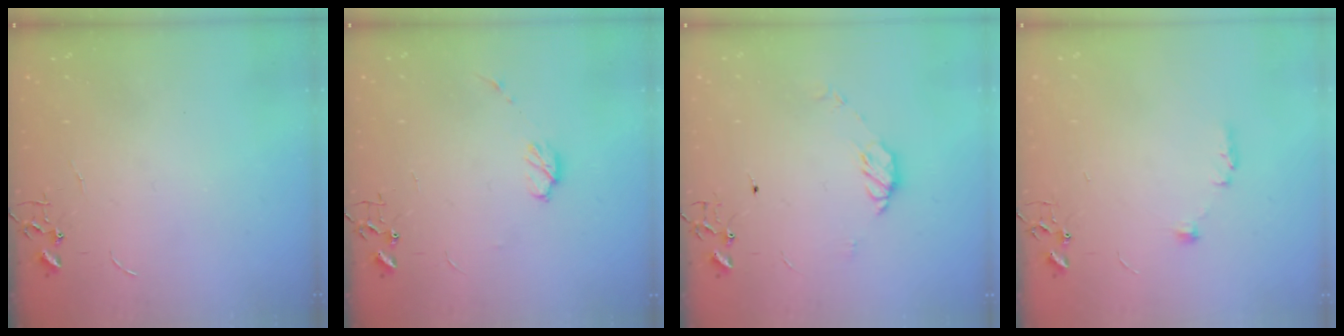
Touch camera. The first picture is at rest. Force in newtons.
{"total": 5.7, "press": 5.6, "slide": 1.2}
{"total": 7.2, "press": 7.2, "slide": 0.7}
{"total": 5.9, "press": 5.6, "slide": 2.1}